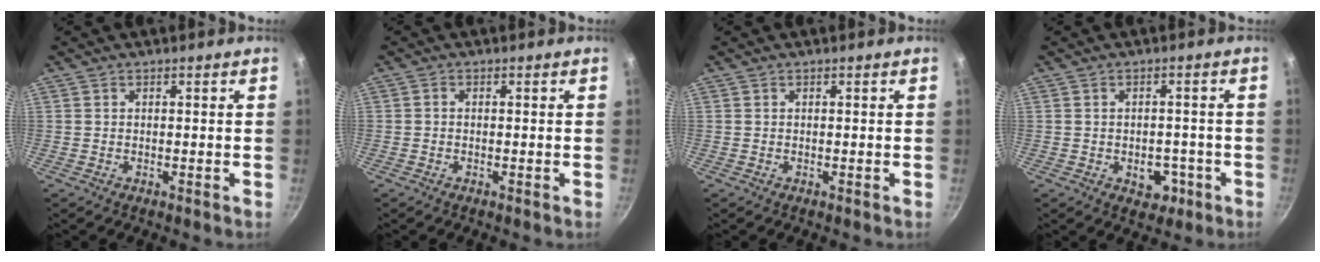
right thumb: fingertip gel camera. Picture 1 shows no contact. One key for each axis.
{"total": 0.5, "fx": -0.2, "fy": 0.3, "fz": 0.4, "tx": -0.009, "ty": 0.004, "tz": -0.006}
{"total": 0.0}
{"total": 5.0, "fx": -1.8, "fy": 3.6, "fz": 2.9, "tx": -0.018, "ty": 0.013, "tz": -0.015}